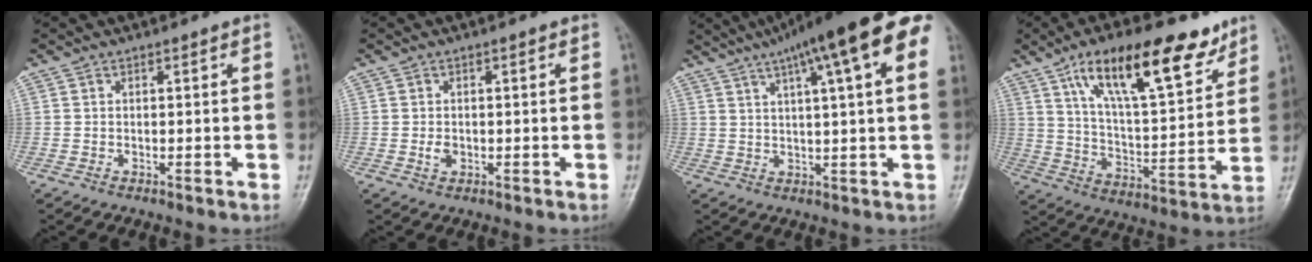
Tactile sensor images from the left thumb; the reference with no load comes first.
{"total": 1.7, "force": [-0.2, 1.3, 1.1], "torque": [-0.015, 0.000, -0.005]}
{"total": 19.2, "force": [9.8, 3.7, 16.1], "torque": [-0.238, 0.019, 0.125]}
{"total": 20.4, "force": [12.2, 7.2, 14.7], "torque": [-0.202, -0.045, 0.210]}